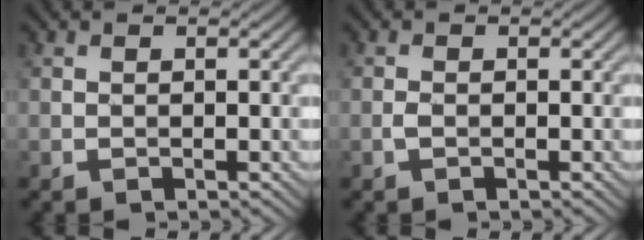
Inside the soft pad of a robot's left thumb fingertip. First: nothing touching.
{"total": 0.7, "force": [-0.3, 0.3, 0.6], "torque": [-0.015, 0.001, -0.008]}